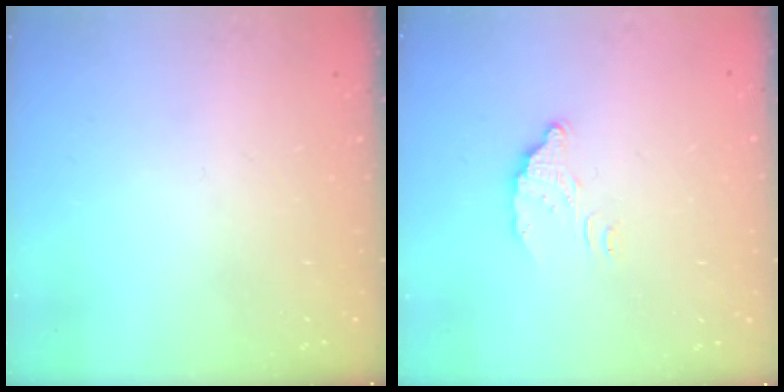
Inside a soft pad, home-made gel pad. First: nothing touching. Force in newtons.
{"total": 6.0, "press": 6.0, "slide": 0.4}